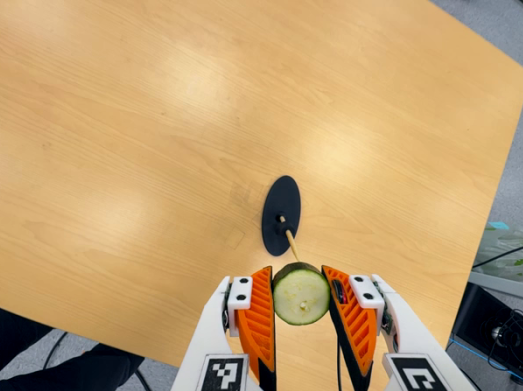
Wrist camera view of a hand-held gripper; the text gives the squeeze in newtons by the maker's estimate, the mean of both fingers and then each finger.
{"total": 10.0, "left": 9.3, "right": 10.7}